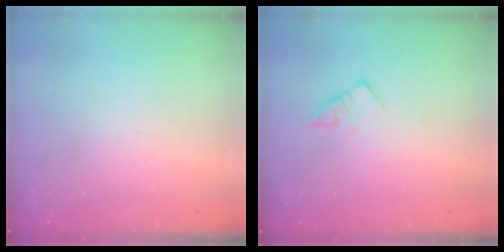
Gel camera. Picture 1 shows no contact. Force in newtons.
{"total": 4.1, "press": 4.1, "slide": 0.2}